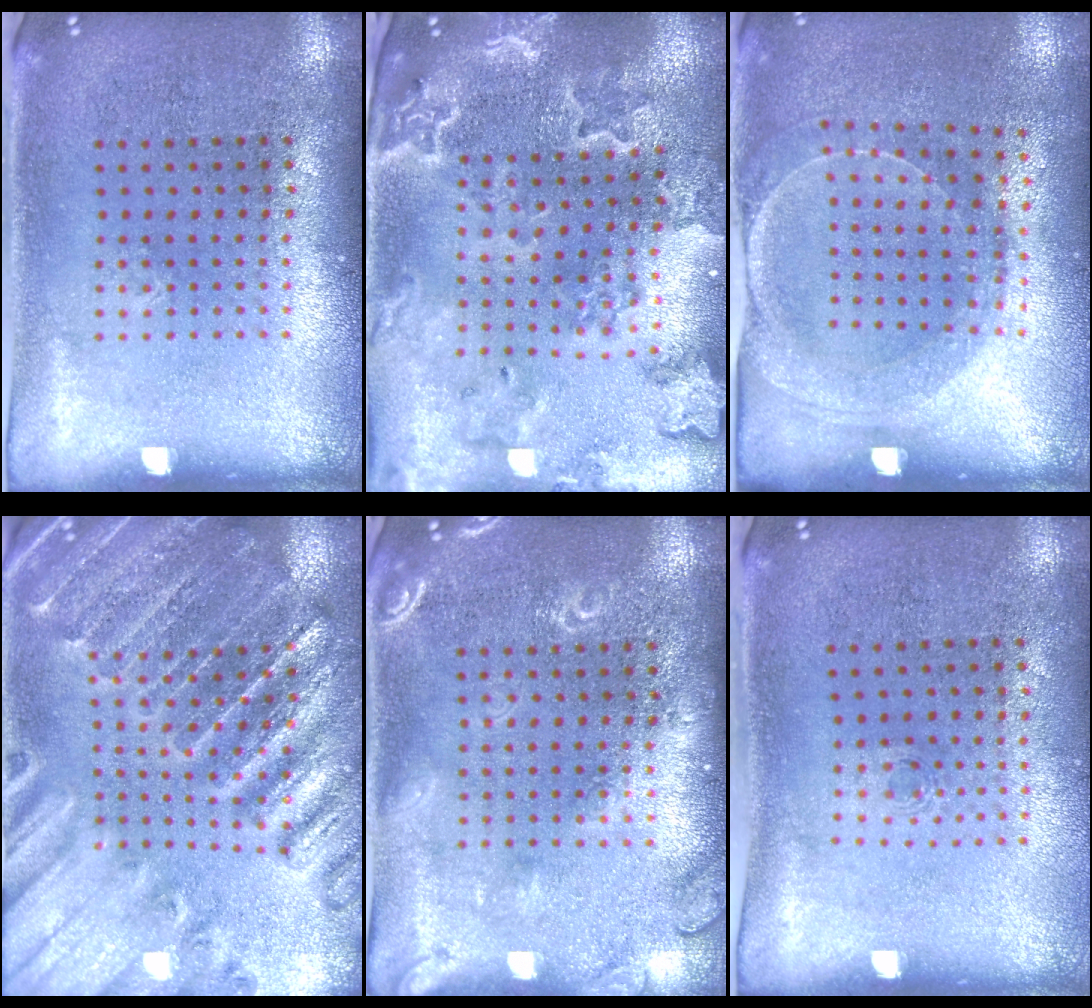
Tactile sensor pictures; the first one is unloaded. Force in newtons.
{"total": 2.3, "press": 2.2, "slide": 0.5}
{"total": 1.6, "press": 1.5, "slide": 0.4}
{"total": 2.8, "press": 2.8, "slide": 0.4}
{"total": 2.8, "press": 2.7, "slide": 0.4}
{"total": 0.5, "press": 0.3, "slide": 0.4}